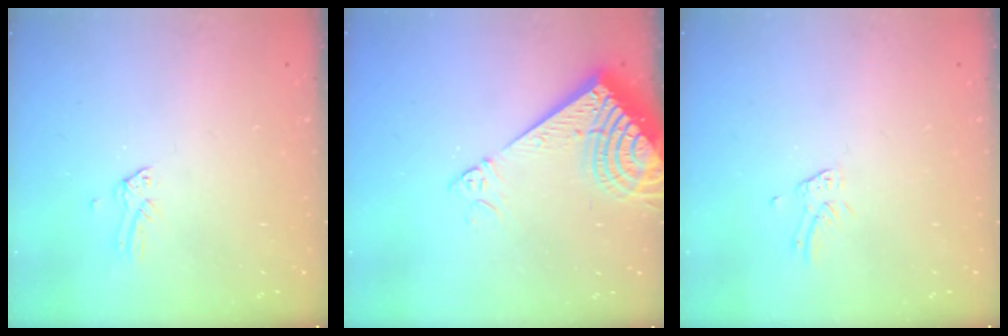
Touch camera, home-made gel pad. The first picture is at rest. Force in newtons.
{"total": 14.0, "press": 13.8, "slide": 2.1}
{"total": 1.3, "press": 1.3, "slide": 0.1}